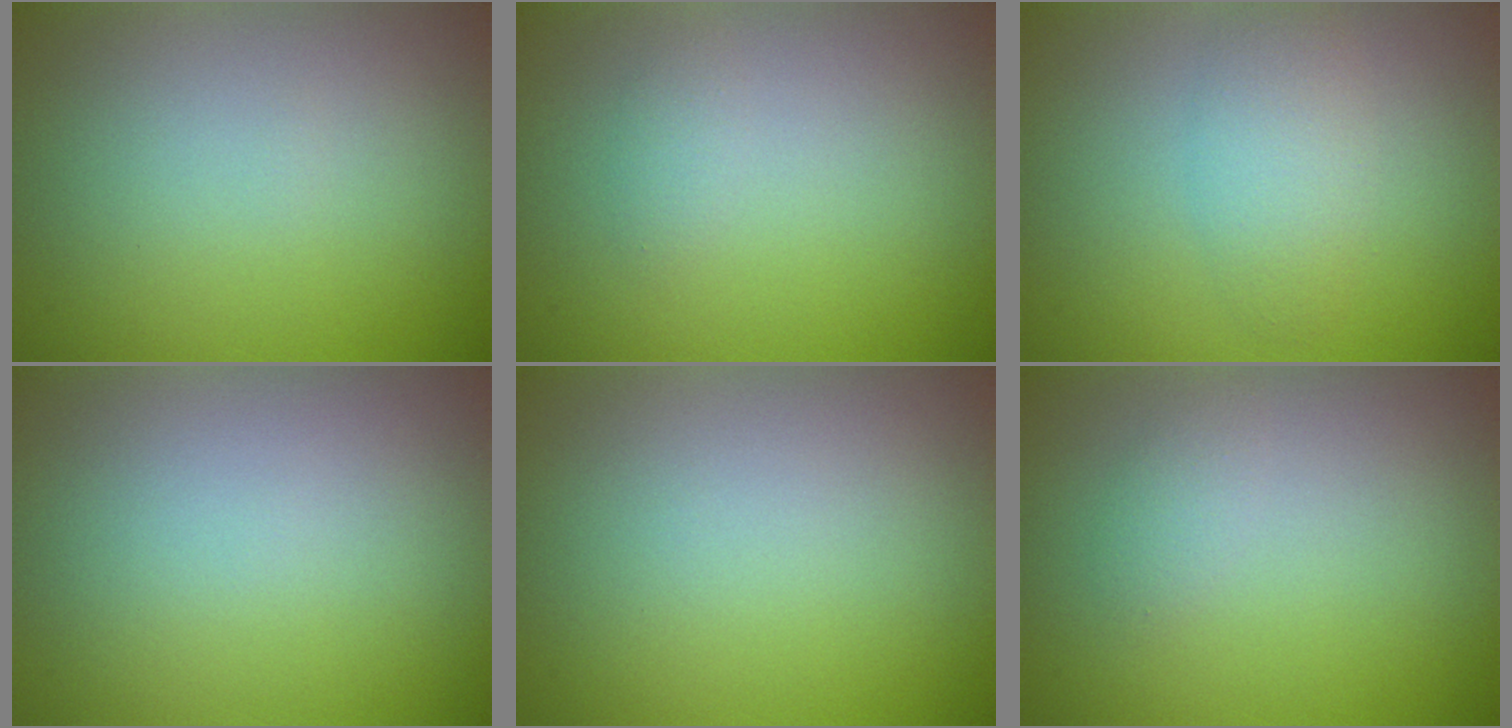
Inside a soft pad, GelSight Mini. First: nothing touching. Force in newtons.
{"total": 0.9, "press": 0.9, "slide": 0.1}
{"total": 3.1, "press": 3.1, "slide": 0.1}
{"total": 0.0}
{"total": 0.0}
{"total": 1.1, "press": 1.1, "slide": 0.0}